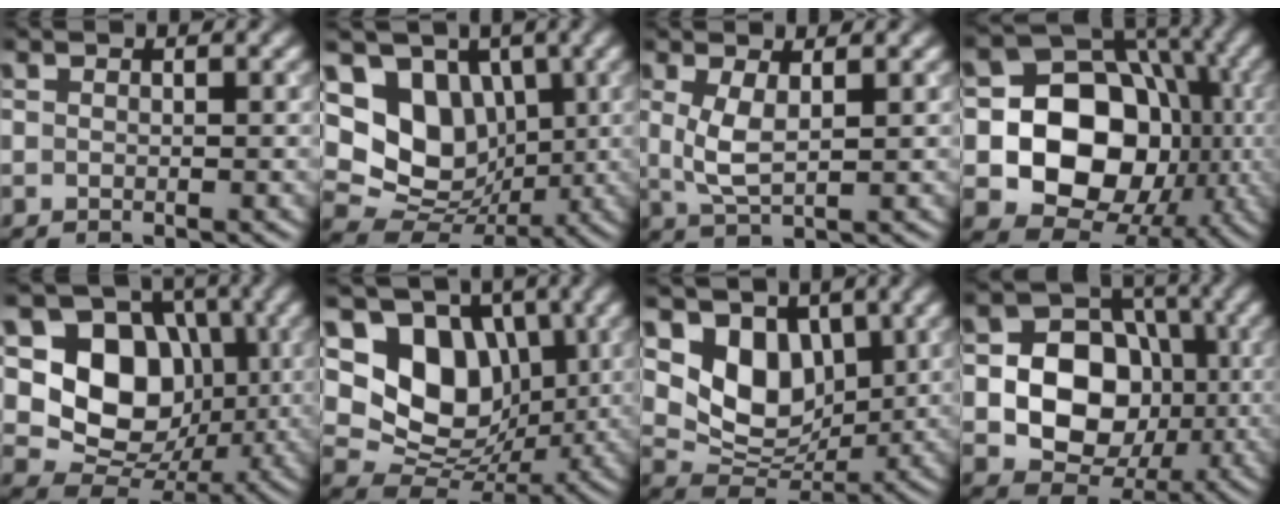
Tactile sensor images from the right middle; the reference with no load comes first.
{"total": 9.4, "force": [2.1, 7.6, 5.1], "torque": [-0.077, 0.004, 0.017]}
{"total": 2.8, "force": [0.7, 0.9, 2.6], "torque": [-0.062, -0.002, 0.017]}
{"total": 13.6, "force": [-2.4, 11.1, 7.5], "torque": [-0.091, -0.008, -0.064]}
{"total": 9.6, "force": [1.0, 7.8, 5.5], "torque": [-0.091, -0.012, 0.007]}
{"total": 9.3, "force": [2.4, 7.2, 5.4], "torque": [-0.092, -0.017, 0.033]}
{"total": 6.5, "force": [2.3, 4.8, 3.7], "torque": [-0.065, -0.019, 0.038]}
{"total": 10.2, "force": [-1.1, 8.4, 5.7], "torque": [-0.077, 0.002, -0.036]}